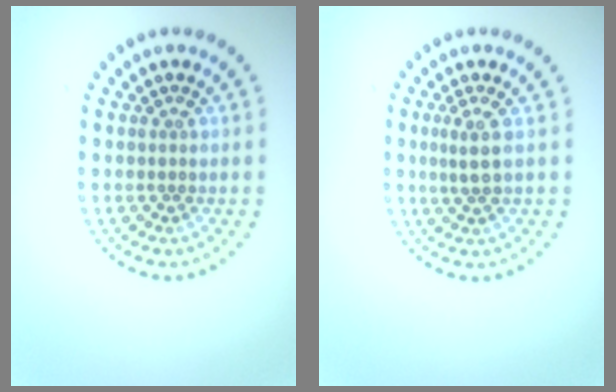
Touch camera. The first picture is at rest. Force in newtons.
{"total": 1.7, "press": 1.3, "slide": 1.1}